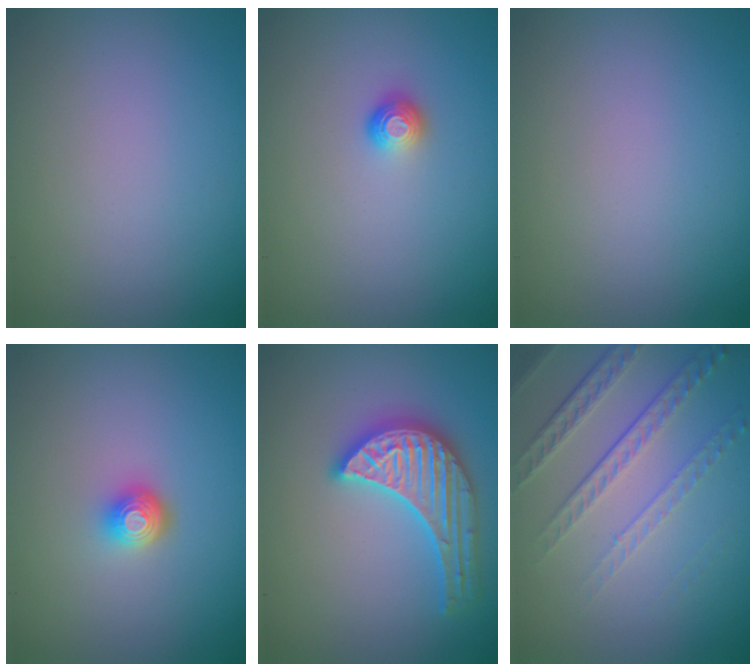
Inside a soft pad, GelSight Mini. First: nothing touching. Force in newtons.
{"total": 1.0, "press": 0.9, "slide": 0.4}
{"total": 0.0}
{"total": 2.1, "press": 1.5, "slide": 1.5}
{"total": 5.5, "press": 5.4, "slide": 0.6}
{"total": 5.0, "press": 3.2, "slide": 3.8}